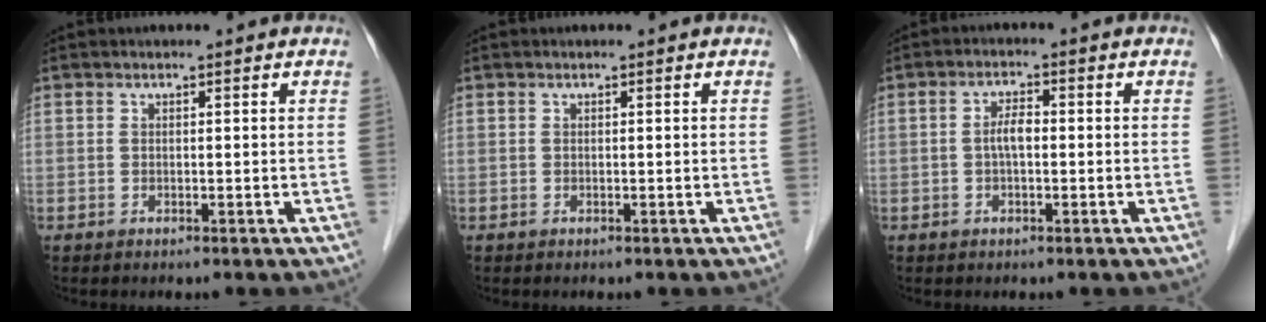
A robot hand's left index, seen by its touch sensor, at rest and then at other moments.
{"total": 0.0}
{"total": 2.8, "force": [-0.6, 0.9, 2.5], "torque": [-0.048, 0.006, -0.012]}